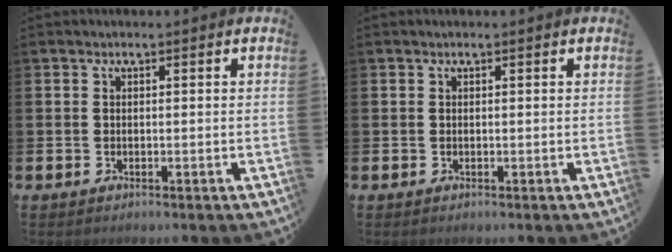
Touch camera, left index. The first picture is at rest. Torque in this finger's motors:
{"motor_torque": [-0.32, -1.18, -0.01, 0.01]}